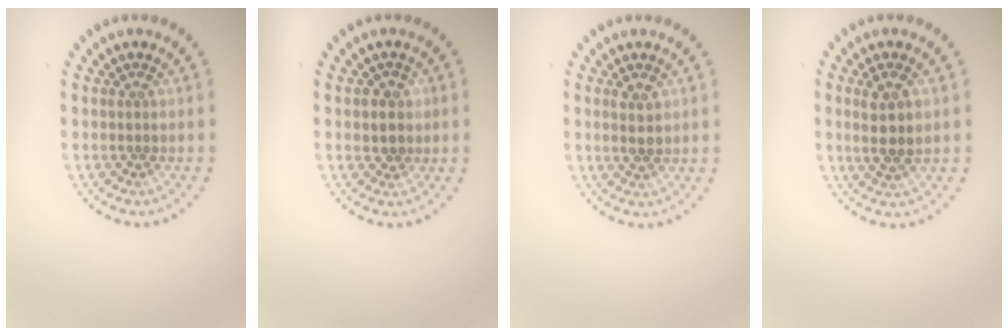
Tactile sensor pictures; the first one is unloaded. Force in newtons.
{"total": 1.5, "press": 1.3, "slide": 0.6}
{"total": 1.8, "press": 1.8, "slide": 0.1}
{"total": 2.8, "press": 2.7, "slide": 0.8}